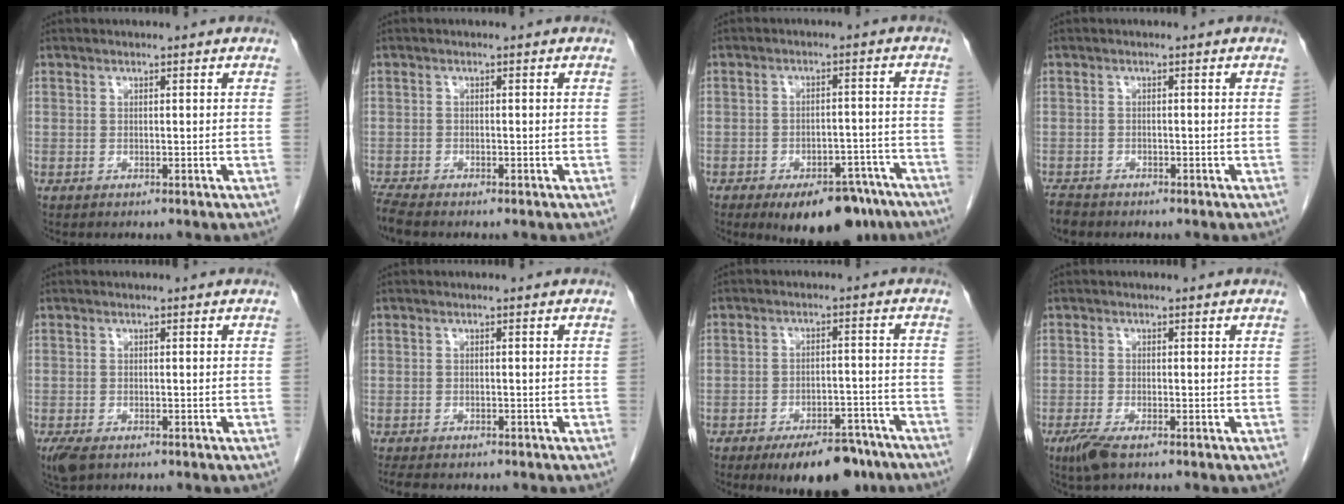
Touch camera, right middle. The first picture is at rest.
{"total": 2.6, "force": [-2.4, 0.3, 1.0], "torque": [-0.031, -0.013, -0.045]}
{"total": 12.3, "force": [-8.8, 5.6, 6.5], "torque": [-0.062, 0.015, -0.121]}
{"total": 2.4, "force": [-2.2, 0.9, 0.6], "torque": [-0.020, -0.007, -0.036]}
{"total": 3.5, "force": [-2.2, 1.6, 2.1], "torque": [-0.049, -0.011, -0.035]}
{"total": 5.1, "force": [-4.3, 1.5, 2.3], "torque": [-0.043, -0.013, -0.058]}
{"total": 10.8, "force": [-7.9, 4.3, 6.0], "torque": [-0.071, 0.004, -0.117]}
{"total": 3.3, "force": [-2.1, 0.7, 2.4], "torque": [-0.055, -0.009, -0.041]}